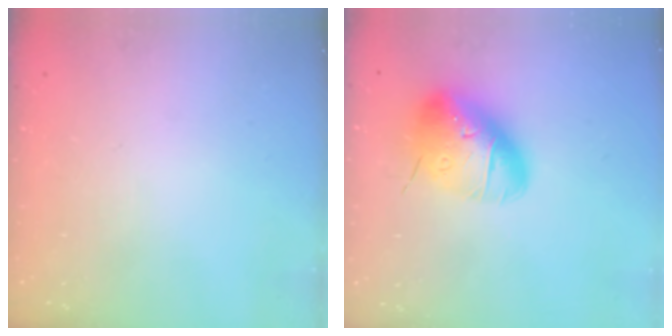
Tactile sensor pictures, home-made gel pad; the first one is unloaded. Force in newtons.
{"total": 18.5, "press": 18.3, "slide": 2.9}